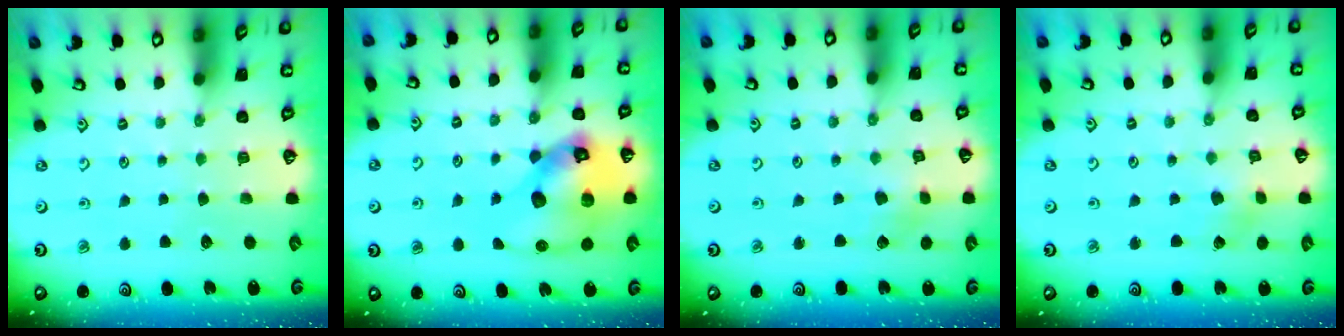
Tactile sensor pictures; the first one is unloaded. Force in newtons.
{"total": 18.0, "press": 17.8, "slide": 2.4}
{"total": 2.8, "press": 2.8, "slide": 0.4}
{"total": 2.3, "press": 2.3, "slide": 0.4}